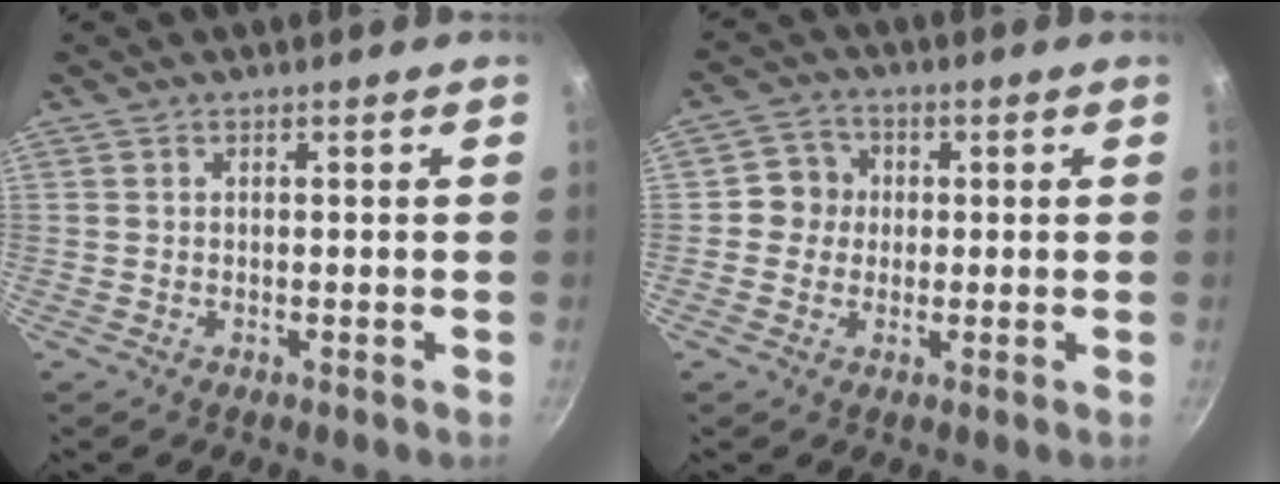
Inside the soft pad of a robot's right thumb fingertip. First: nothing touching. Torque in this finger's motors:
{"motor_torque": [-0.15, 0.16, 0.13, -0.04, 0.01]}